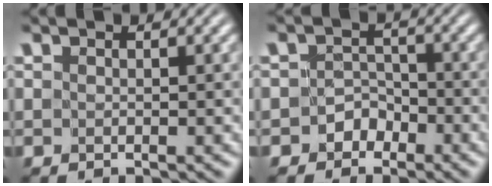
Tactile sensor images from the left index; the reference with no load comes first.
{"total": 2.2, "force": [-1.5, 1.5, -0.1], "torque": [0.031, 0.018, -0.034]}